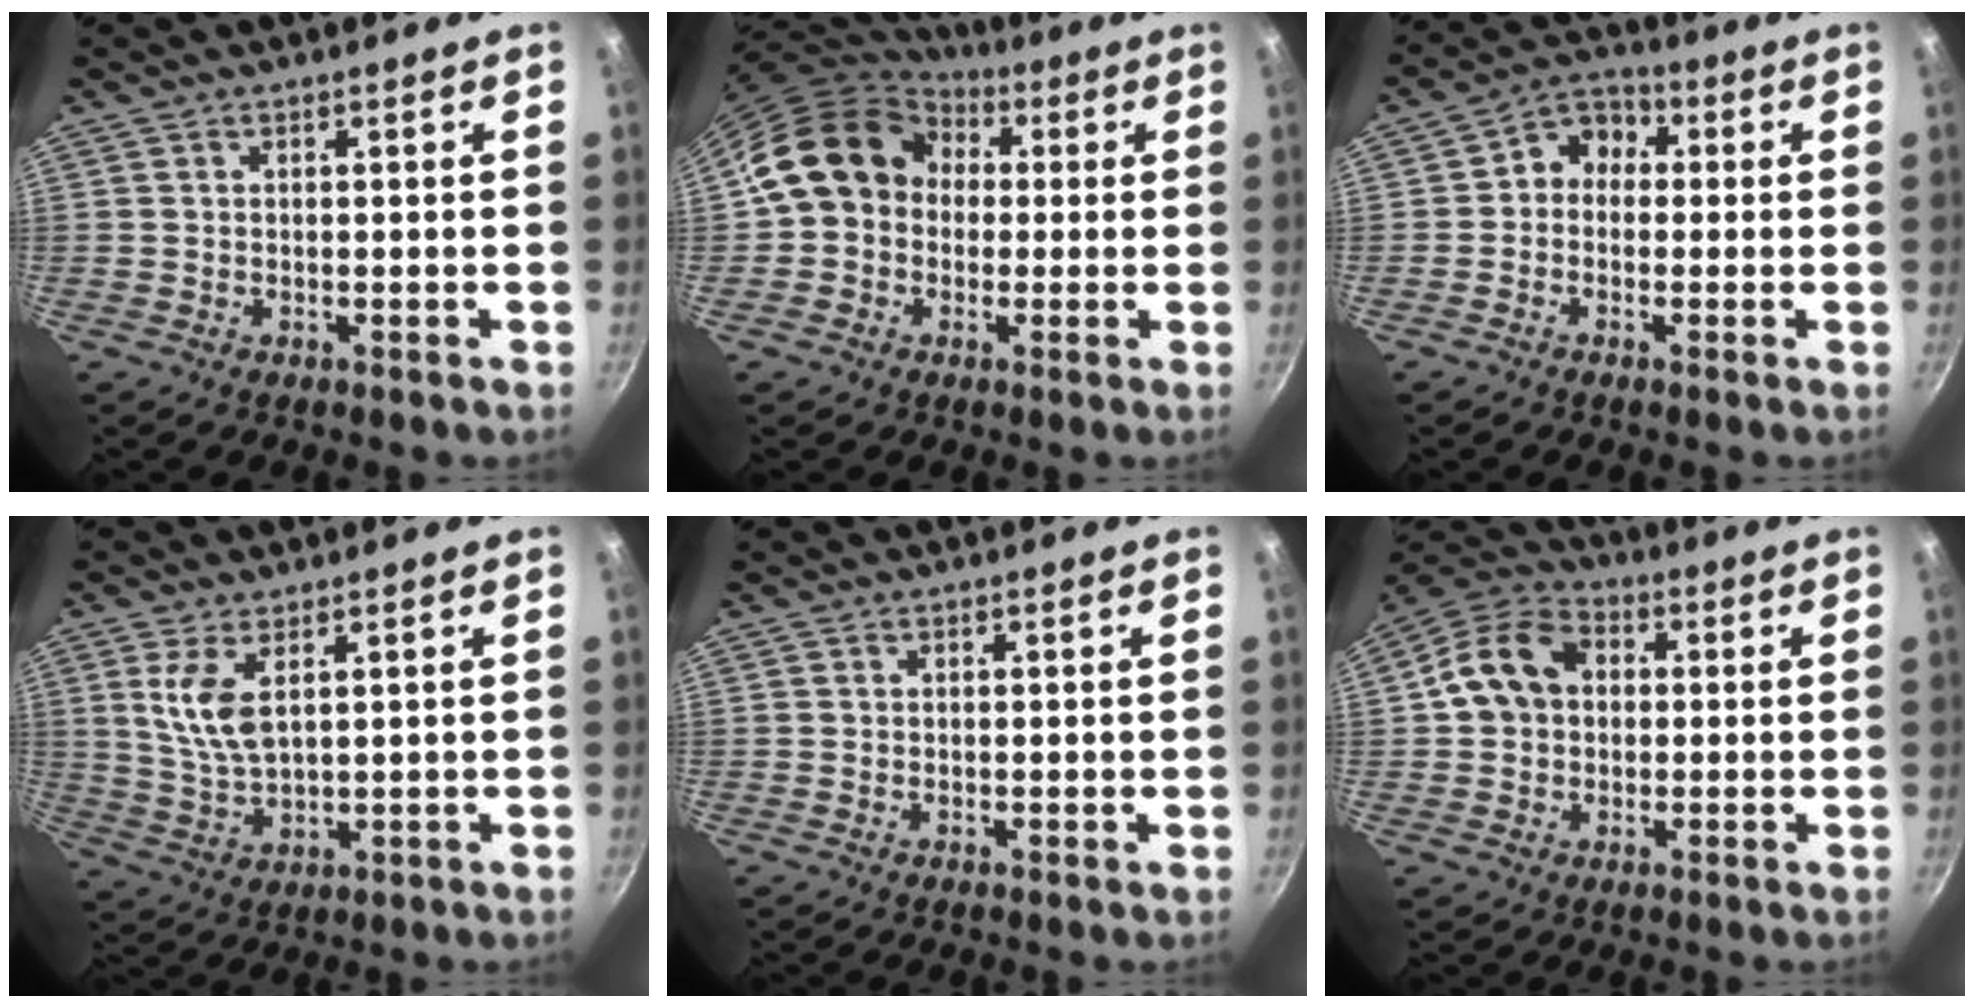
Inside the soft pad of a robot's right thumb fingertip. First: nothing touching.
{"total": 14.5, "force": [1.6, 12.2, 7.7], "torque": [-0.102, 0.035, 0.009]}
{"total": 6.3, "force": [0.1, 5.3, 3.3], "torque": [-0.018, 0.020, -0.022]}
{"total": 7.3, "force": [2.7, 3.2, 5.9], "torque": [-0.116, -0.023, 0.060]}
{"total": 0.0}
{"total": 11.4, "force": [1.4, 9.1, 6.7], "torque": [-0.093, 0.023, 0.005]}